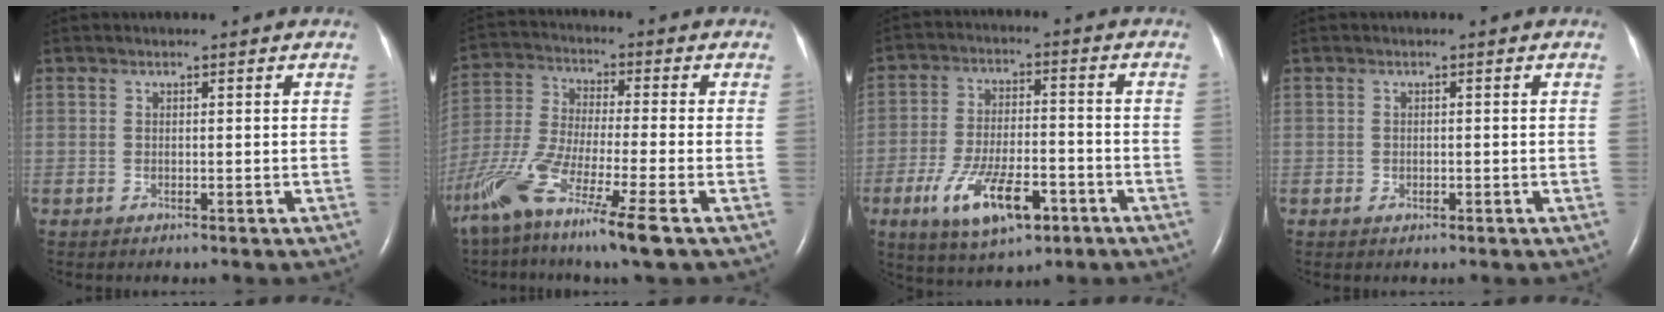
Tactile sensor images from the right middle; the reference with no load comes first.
{"total": 15.1, "force": [-9.3, 0.2, 11.9], "torque": [-0.270, -0.051, -0.180]}
{"total": 11.7, "force": [-5.7, 4.3, 9.4], "torque": [-0.182, -0.006, -0.089]}
{"total": 0.5, "force": [-0.2, 0.4, 0.3], "torque": [-0.006, 0.001, -0.003]}